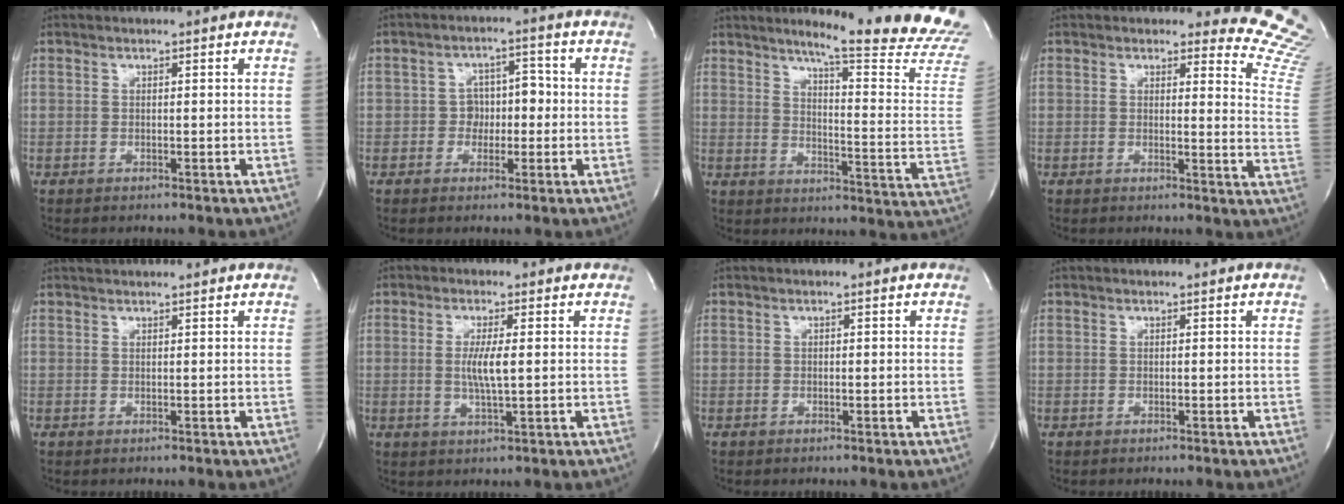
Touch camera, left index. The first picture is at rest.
{"total": 4.3, "force": [-0.8, 3.3, 2.6], "torque": [-0.035, 0.019, -0.014]}
{"total": 21.9, "force": [19.4, -1.3, 10.0], "torque": [-0.138, -0.125, 0.229]}
{"total": 11.9, "force": [11.7, 2.0, 0.8], "torque": [0.032, -0.130, 0.077]}
{"total": 2.6, "force": [2.5, 0.1, 0.6], "torque": [-0.010, 0.026, 0.039]}
{"total": 4.5, "force": [0.3, 0.4, 4.5], "torque": [-0.090, -0.006, 0.005]}
{"total": 0.0}
{"total": 0.0}